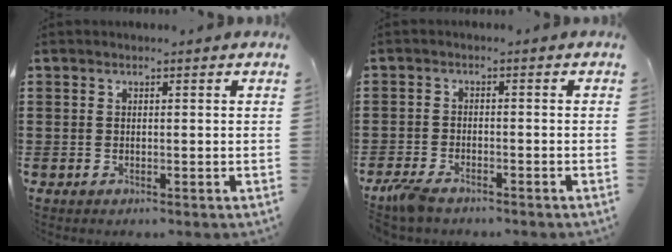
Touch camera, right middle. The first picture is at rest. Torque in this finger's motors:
{"motor_torque": [1.03, 0.07, 0.07, 0.11]}